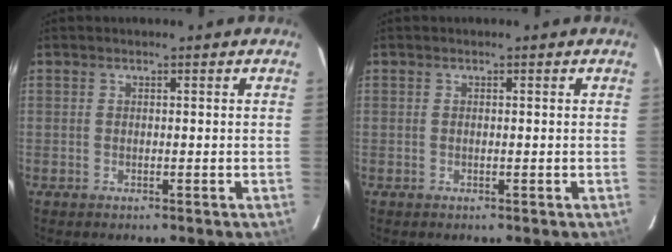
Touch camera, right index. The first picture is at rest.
{"total": 0.0}